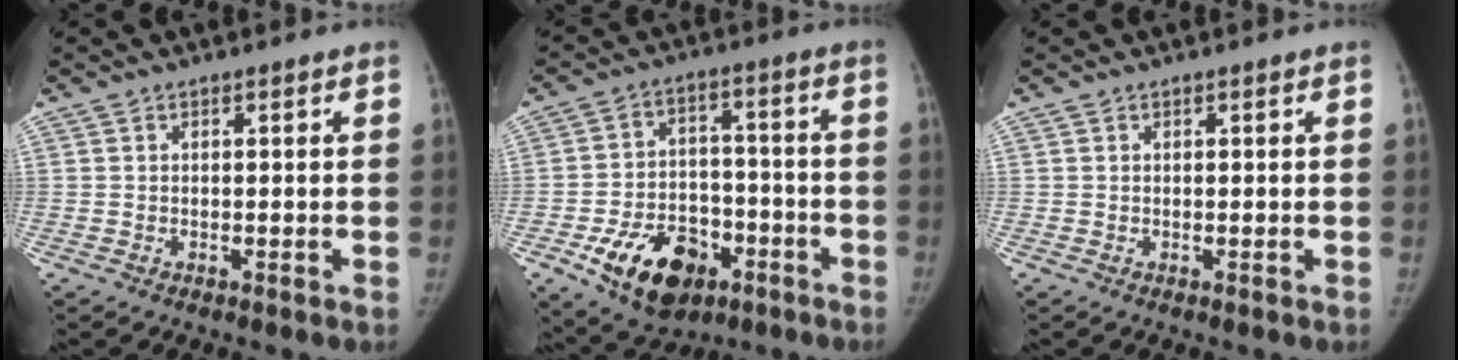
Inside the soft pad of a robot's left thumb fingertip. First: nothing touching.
{"total": 15.7, "force": [-7.6, 10.2, 9.2], "torque": [-0.117, 0.041, -0.114]}
{"total": 0.0}